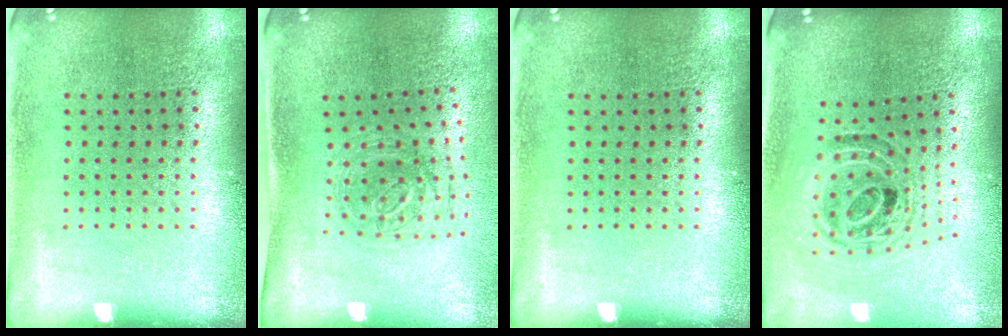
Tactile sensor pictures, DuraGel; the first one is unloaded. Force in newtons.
{"total": 1.1, "press": 1.0, "slide": 0.4}
{"total": 0.0}
{"total": 1.2, "press": 1.1, "slide": 0.5}